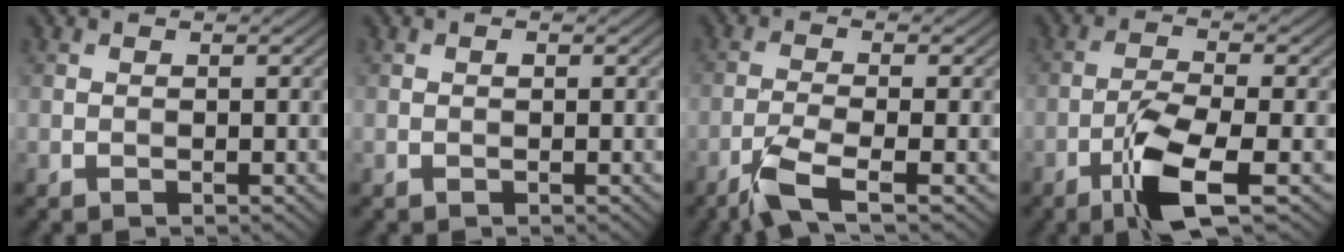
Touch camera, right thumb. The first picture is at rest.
{"total": 0.0}
{"total": 5.0, "force": [-3.1, 0.7, 3.9], "torque": [-0.078, 0.000, -0.074]}
{"total": 7.2, "force": [-3.6, 1.5, 6.1], "torque": [-0.122, 0.003, -0.076]}